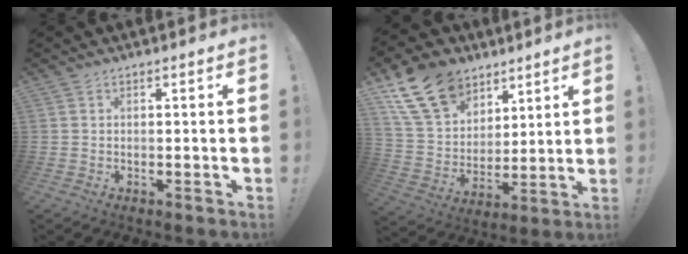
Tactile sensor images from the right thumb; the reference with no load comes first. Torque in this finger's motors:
{"motor_torque": [0.45, 0.58, 0.69, 0.60, 0.06]}